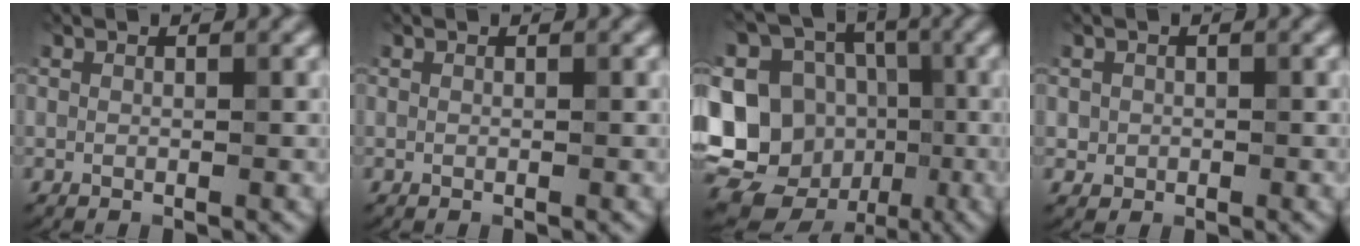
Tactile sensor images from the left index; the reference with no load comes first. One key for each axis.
{"total": 0.0}
{"total": 18.0, "fx": -2.8, "fy": 16.3, "fz": 7.3, "tx": -0.179, "ty": 0.012, "tz": -0.063}
{"total": 1.1, "fx": 0.0, "fy": 1.1, "fz": 0.1, "tx": 0.010, "ty": -0.004, "tz": 0.000}